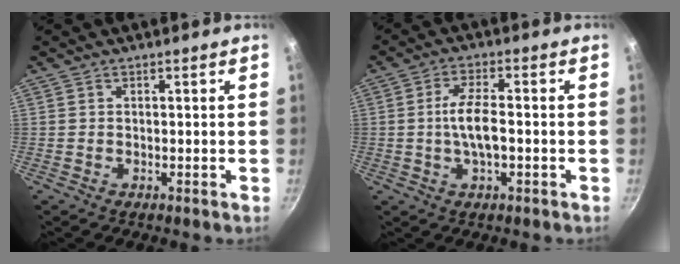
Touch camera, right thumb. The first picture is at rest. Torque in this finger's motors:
{"motor_torque": [1.28, 0.98, 1.22, -0.48, 0.45]}